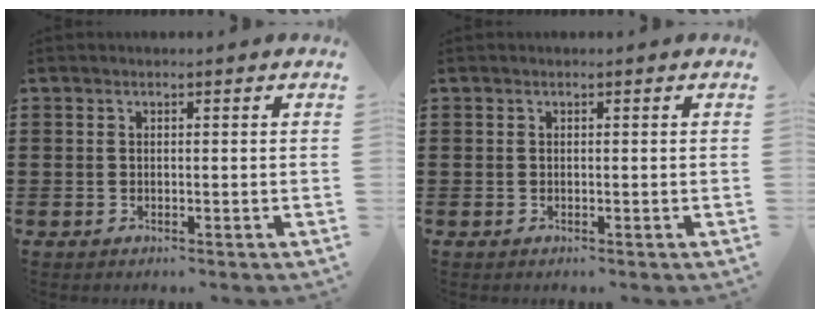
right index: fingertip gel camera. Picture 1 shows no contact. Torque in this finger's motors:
{"motor_torque": [0.00, 0.00, 0.00, 0.00]}